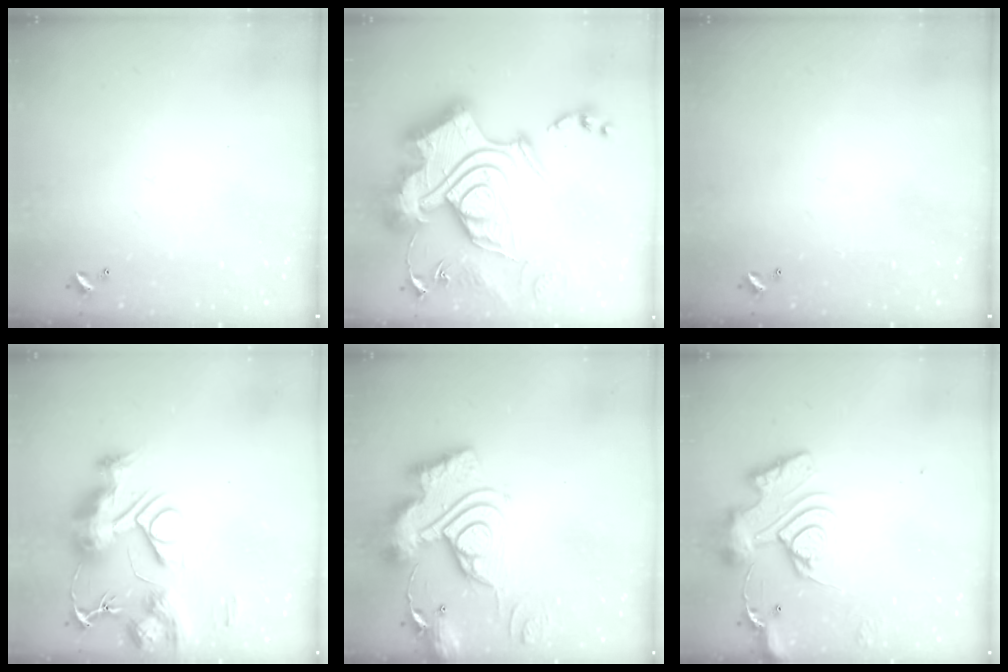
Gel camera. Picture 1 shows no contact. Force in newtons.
{"total": 1.1, "press": 1.1, "slide": 0.0}
{"total": 0.0}
{"total": 14.8, "press": 14.7, "slide": 1.3}
{"total": 21.4, "press": 21.3, "slide": 2.0}
{"total": 13.9, "press": 13.8, "slide": 1.6}